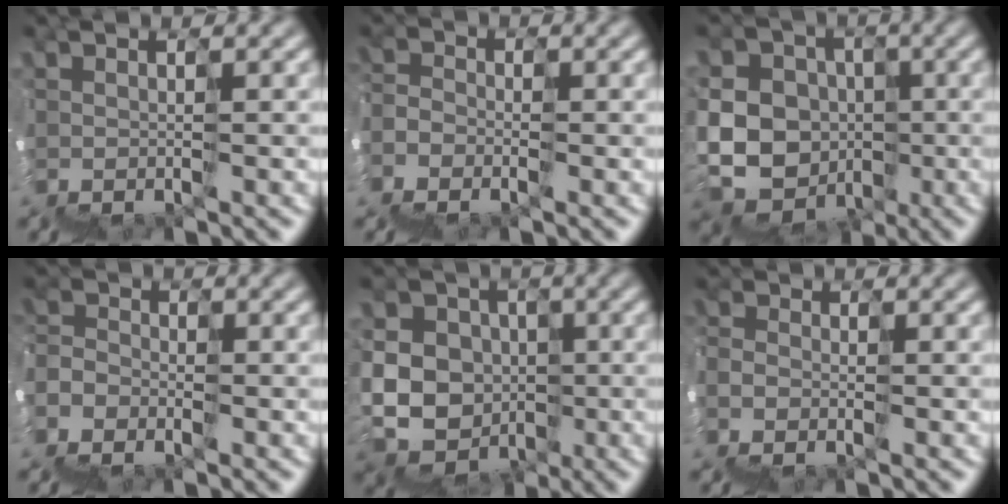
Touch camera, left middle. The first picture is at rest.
{"total": 5.0, "force": [-4.5, 1.8, -1.2], "torque": [0.031, -0.006, -0.068]}
{"total": 11.2, "force": [-3.1, 10.6, 2.0], "torque": [-0.034, 0.006, -0.067]}
{"total": 5.8, "force": [-5.1, 2.1, -1.8], "torque": [0.039, -0.005, -0.076]}
{"total": 9.5, "force": [-2.2, 9.1, 1.5], "torque": [-0.017, 0.015, -0.065]}
{"total": 3.2, "force": [-2.9, 1.4, 0.2], "torque": [0.003, -0.015, -0.048]}